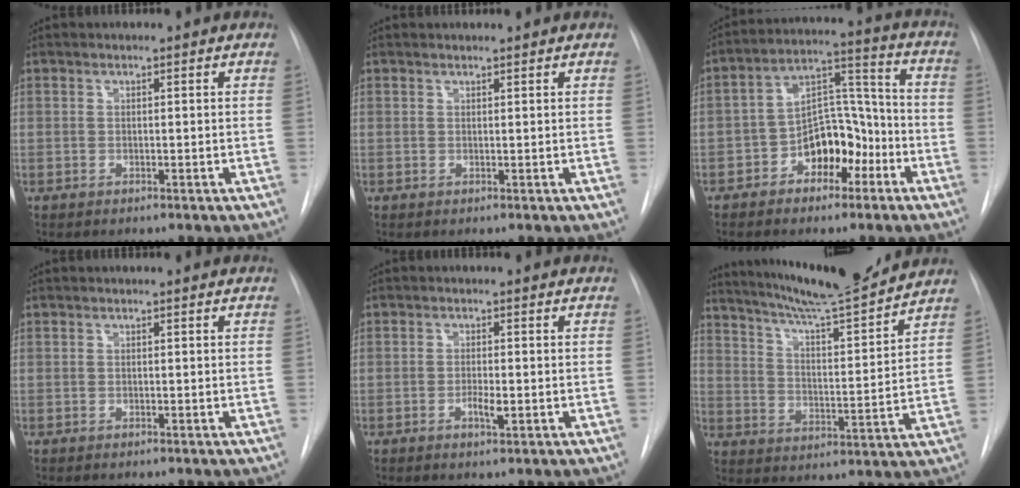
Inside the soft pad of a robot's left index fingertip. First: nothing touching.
{"total": 0.5, "force": [-0.5, -0.2, -0.1], "torque": [0.001, 0.007, -0.004]}
{"total": 10.6, "force": [-6.2, 5.5, 6.5], "torque": [-0.111, 0.032, -0.096]}
{"total": 0.0}
{"total": 2.8, "force": [-2.2, 0.2, 1.6], "torque": [-0.030, -0.005, -0.034]}
{"total": 15.5, "force": [13.9, 0.1, 6.7], "torque": [-0.114, -0.014, 0.214]}